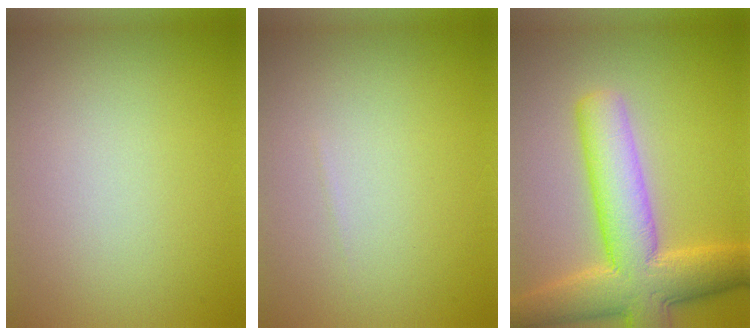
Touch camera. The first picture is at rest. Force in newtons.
{"total": 0.0}
{"total": 9.5, "press": 9.5, "slide": 0.4}